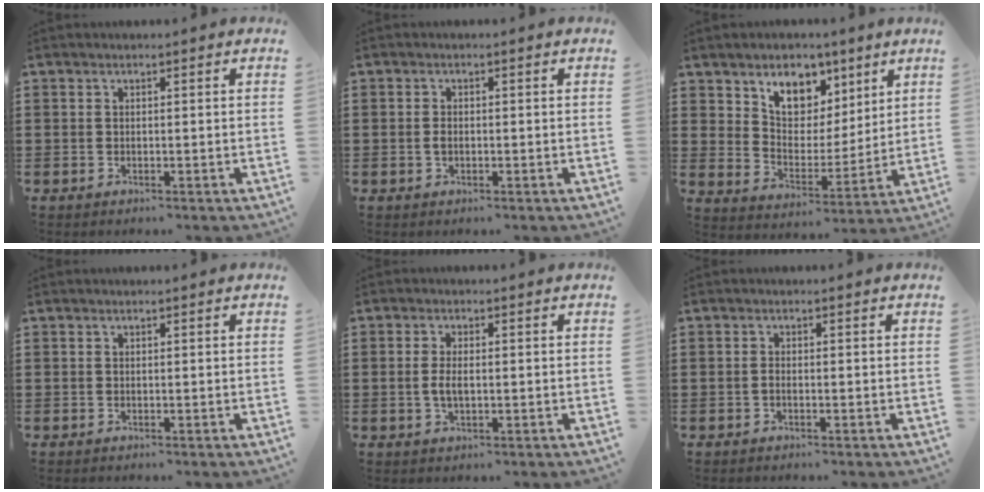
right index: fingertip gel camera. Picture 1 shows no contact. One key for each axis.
{"total": 1.2, "fx": -0.2, "fy": 0.6, "fz": 1.1, "tx": -0.023, "ty": -0.001, "tz": -0.003}
{"total": 8.0, "fx": 5.6, "fy": 5.4, "fz": 2.0, "tx": -0.066, "ty": -0.021, "tz": 0.102}
{"total": 0.0}
{"total": 2.9, "fx": -0.2, "fy": 1.3, "fz": 2.6, "tx": -0.058, "ty": 0.000, "tz": -0.008}
{"total": 0.7, "fx": -0.3, "fy": 0.0, "fz": 0.7, "tx": -0.016, "ty": -0.006, "tz": -0.004}